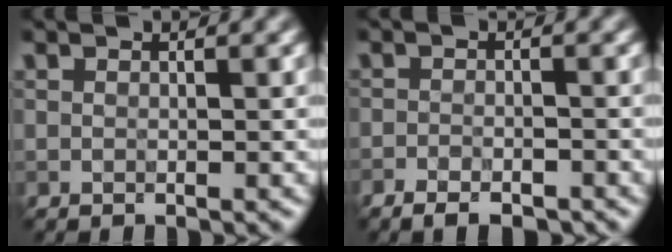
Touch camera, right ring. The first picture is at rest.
{"total": 3.2, "force": [-2.7, 0.9, 1.4], "torque": [-0.020, 0.002, -0.036]}